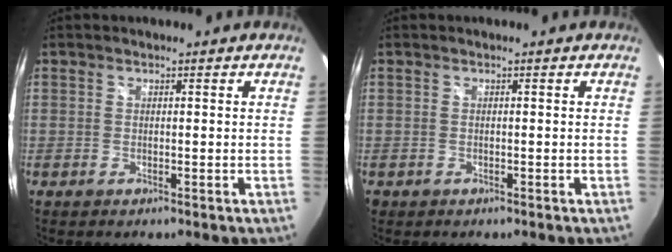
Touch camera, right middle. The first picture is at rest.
{"total": 0.7, "force": [-0.4, 0.6, 0.1], "torque": [-0.004, -0.004, -0.006]}